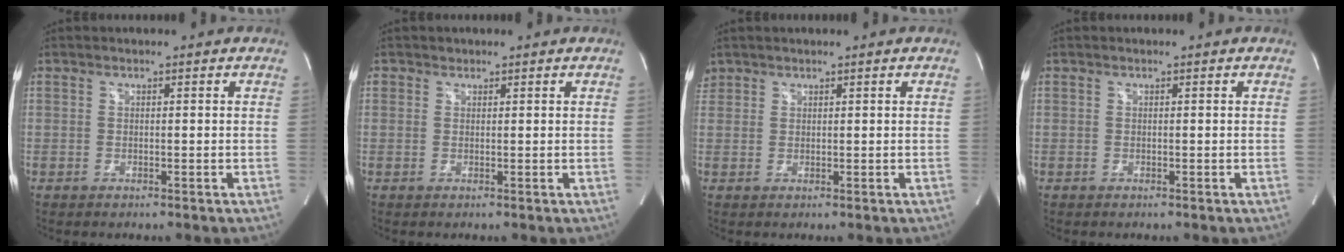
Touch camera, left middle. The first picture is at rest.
{"total": 0.8, "force": [0.5, 0.6, 0.0], "torque": [0.005, -0.003, 0.008]}
{"total": 2.0, "force": [1.5, 1.3, 0.1], "torque": [-0.002, 0.014, 0.030]}
{"total": 0.0}